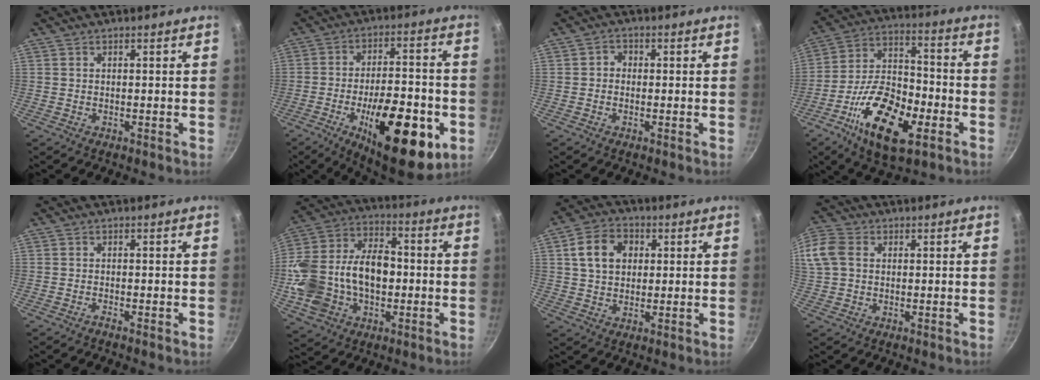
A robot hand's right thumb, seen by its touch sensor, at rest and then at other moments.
{"total": 22.3, "force": [-7.8, 8.9, 19.0], "torque": [-0.250, 0.021, -0.108]}
{"total": 1.9, "force": [-0.2, 1.7, 0.9], "torque": [-0.008, 0.007, -0.008]}
{"total": 20.4, "force": [-8.3, 9.6, 15.9], "torque": [-0.269, 0.035, -0.154]}
{"total": 0.6, "force": [-0.5, -0.1, 0.4], "torque": [-0.015, 0.003, -0.011]}
{"total": 21.0, "force": [-2.1, 14.5, 15.1], "torque": [-0.264, 0.043, -0.034]}
{"total": 9.3, "force": [2.5, 7.0, 5.6], "torque": [-0.083, 0.008, 0.035]}
{"total": 11.8, "force": [2.4, 9.2, 6.9], "torque": [-0.170, 0.028, 0.039]}